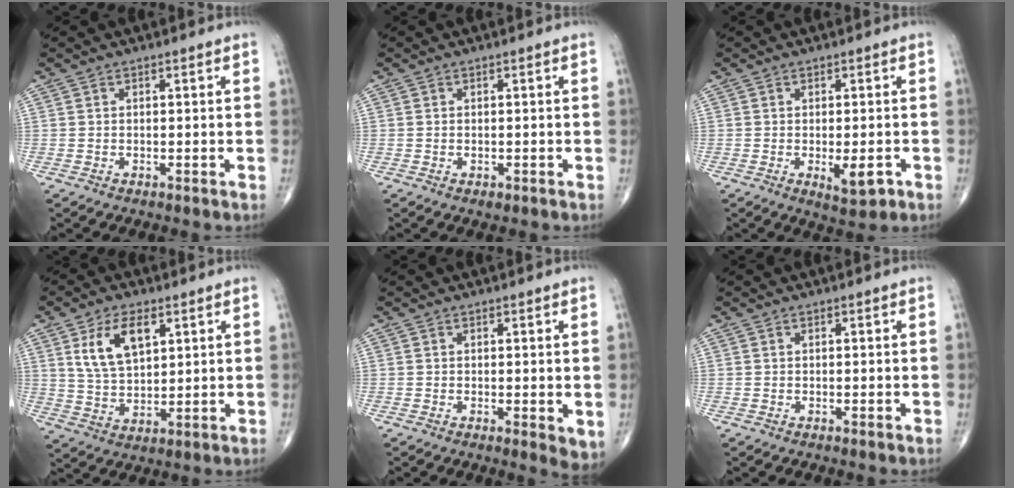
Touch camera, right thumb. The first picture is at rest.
{"total": 0.8, "force": [-0.3, 0.5, 0.6], "torque": [-0.010, -0.002, 0.000]}
{"total": 5.0, "force": [-1.6, 1.9, 4.3], "torque": [-0.054, -0.008, -0.015]}
{"total": 10.0, "force": [4.2, 5.3, 7.4], "torque": [-0.126, -0.015, 0.086]}
{"total": 3.6, "force": [0.0, 1.2, 3.4], "torque": [-0.045, -0.013, 0.000]}
{"total": 0.0}